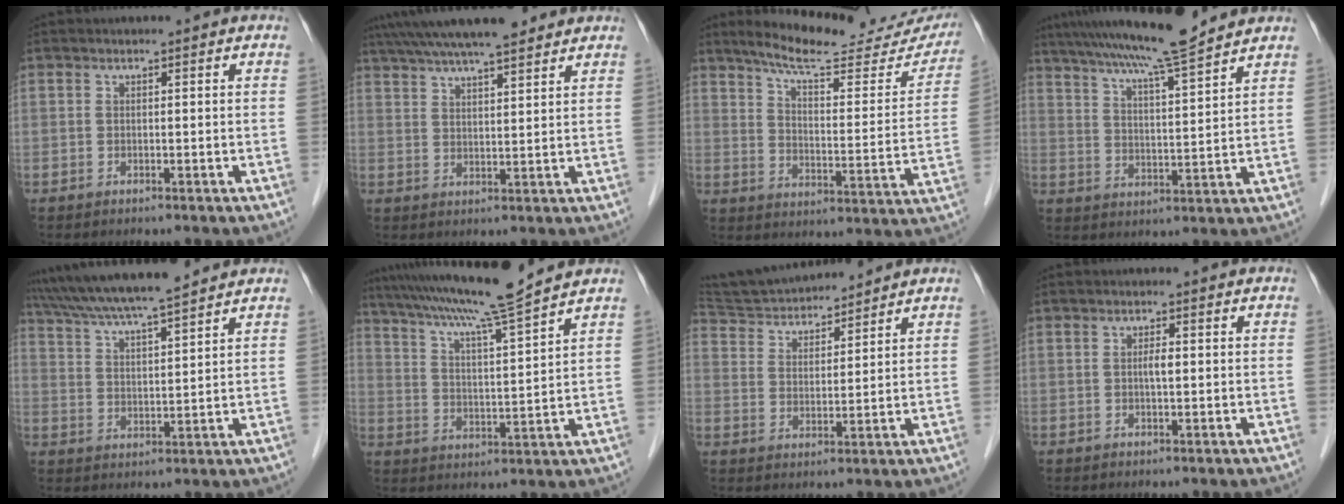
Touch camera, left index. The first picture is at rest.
{"total": 14.6, "force": [12.4, 2.1, 7.4], "torque": [-0.127, 0.034, 0.193]}
{"total": 22.0, "force": [19.6, 4.3, 9.0], "torque": [-0.119, -0.034, 0.252]}
{"total": 13.2, "force": [11.4, -0.6, 6.6], "torque": [-0.116, 0.012, 0.178]}
{"total": 14.3, "force": [12.6, 0.4, 6.6], "torque": [-0.123, 0.027, 0.205]}
{"total": 13.8, "force": [11.8, -1.5, 6.9], "torque": [-0.124, 0.005, 0.190]}
{"total": 12.5, "force": [11.8, 1.9, 3.5], "torque": [-0.068, 0.025, 0.209]}
{"total": 1.5, "force": [0.0, 0.3, 1.4], "torque": [-0.026, 0.001, -0.002]}